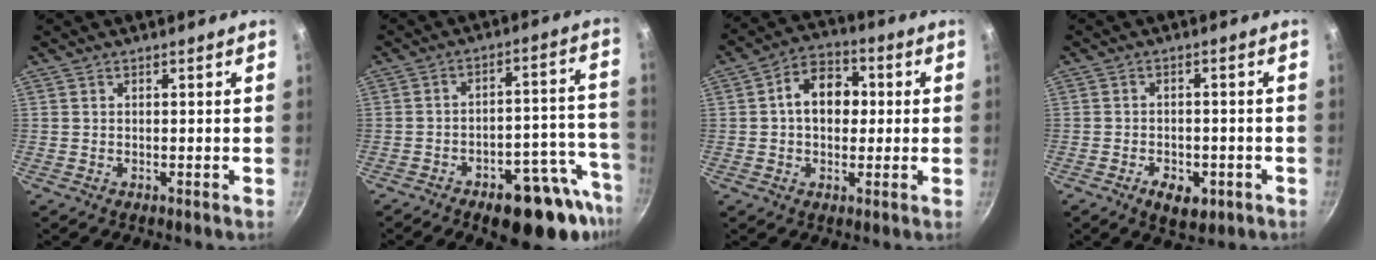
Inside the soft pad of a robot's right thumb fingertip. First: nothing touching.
{"total": 17.9, "force": [-10.6, 7.3, 12.4], "torque": [-0.104, 0.068, -0.142]}
{"total": 10.0, "force": [0.9, 7.3, 6.7], "torque": [-0.066, 0.021, -0.001]}
{"total": 6.2, "force": [-2.9, 3.6, 4.1], "torque": [-0.052, 0.012, -0.036]}